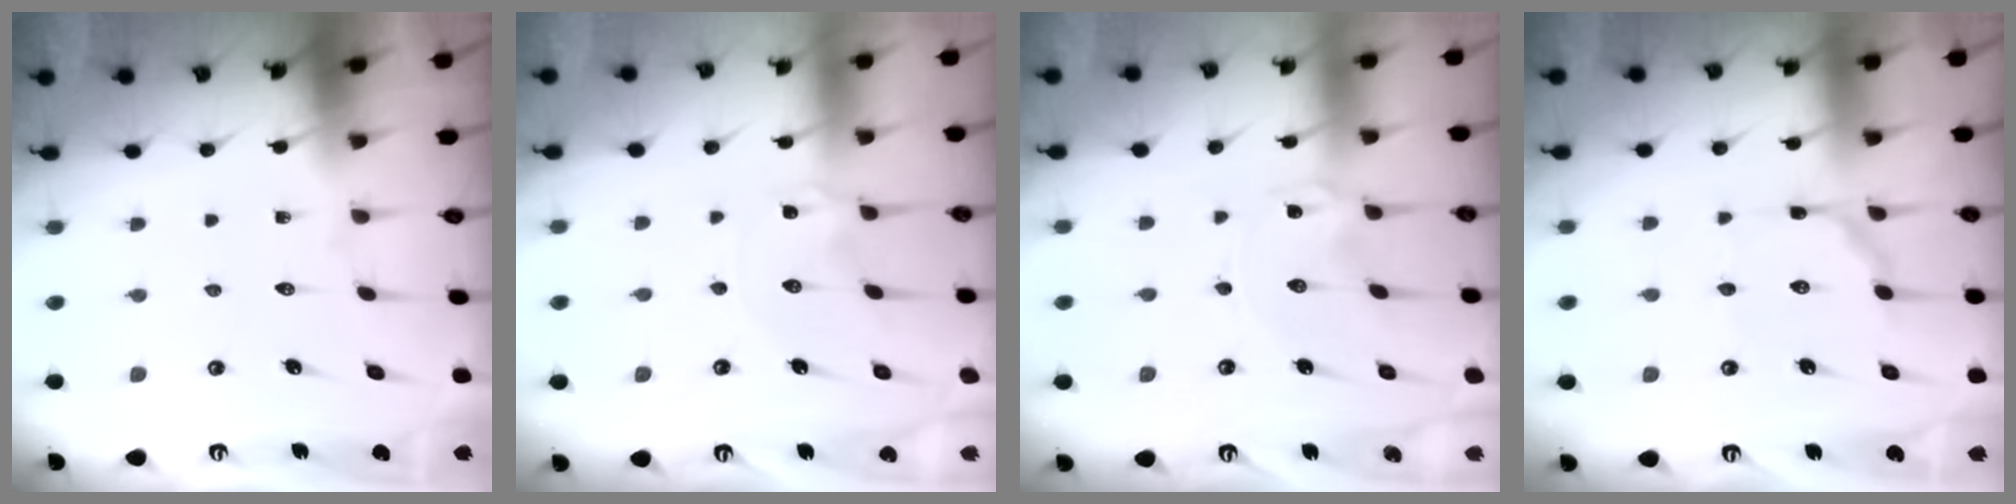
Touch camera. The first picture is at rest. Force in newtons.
{"total": 2.8, "press": 2.8, "slide": 0.4}
{"total": 0.0}
{"total": 3.7, "press": 3.7, "slide": 0.3}